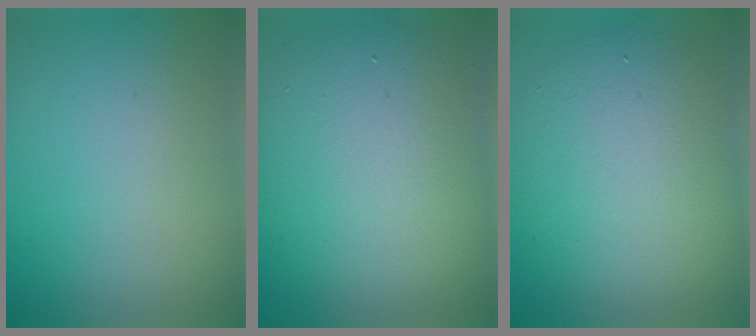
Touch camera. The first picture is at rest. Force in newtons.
{"total": 9.7, "press": 9.7, "slide": 0.6}
{"total": 8.7, "press": 8.7, "slide": 0.6}